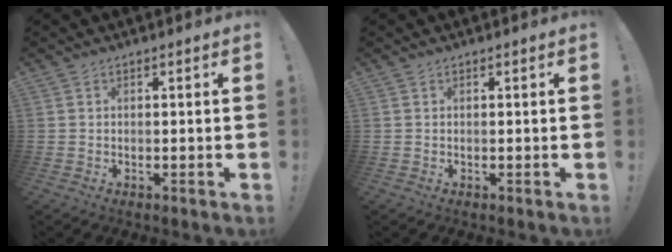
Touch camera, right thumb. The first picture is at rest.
{"total": 0.0}